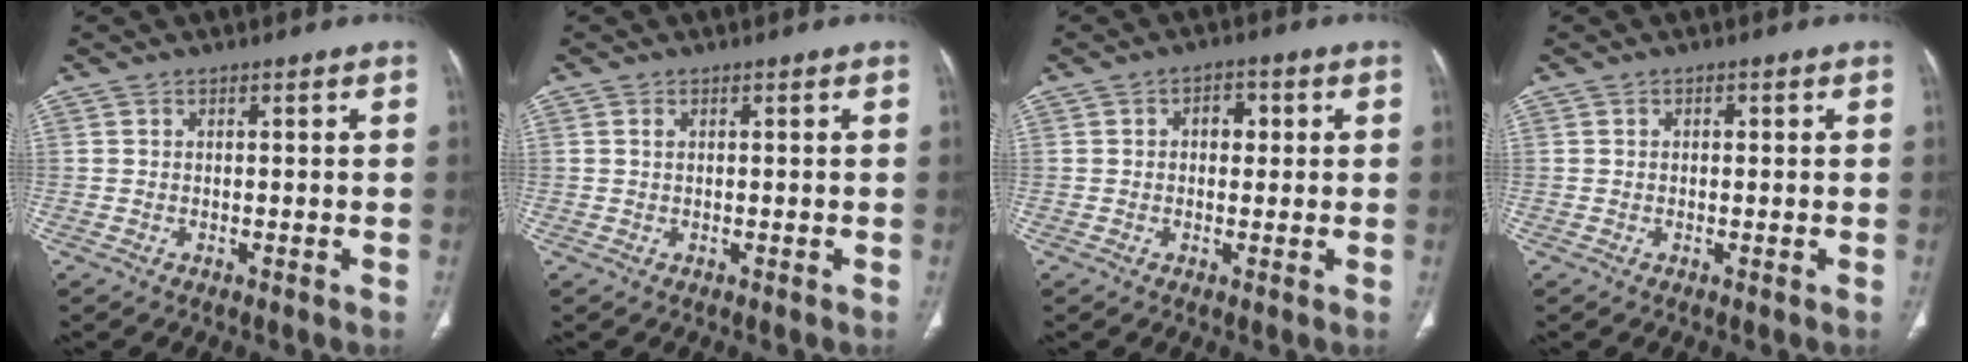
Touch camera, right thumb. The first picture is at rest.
{"total": 0.7, "force": [0.3, 0.3, 0.5], "torque": [-0.013, 0.004, 0.006]}
{"total": 3.5, "force": [0.6, 2.5, 2.4], "torque": [-0.014, 0.003, 0.004]}
{"total": 0.6, "force": [0.1, 0.4, 0.4], "torque": [-0.001, -0.001, 0.000]}